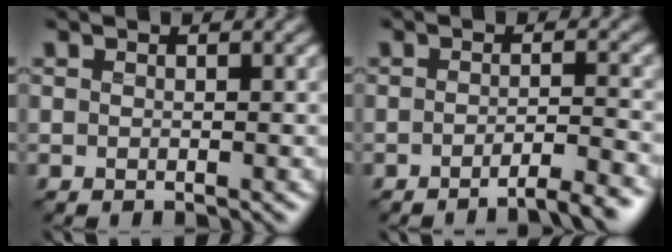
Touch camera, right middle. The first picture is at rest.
{"total": 3.7, "force": [-2.5, 0.7, 2.6], "torque": [-0.026, 0.008, -0.042]}